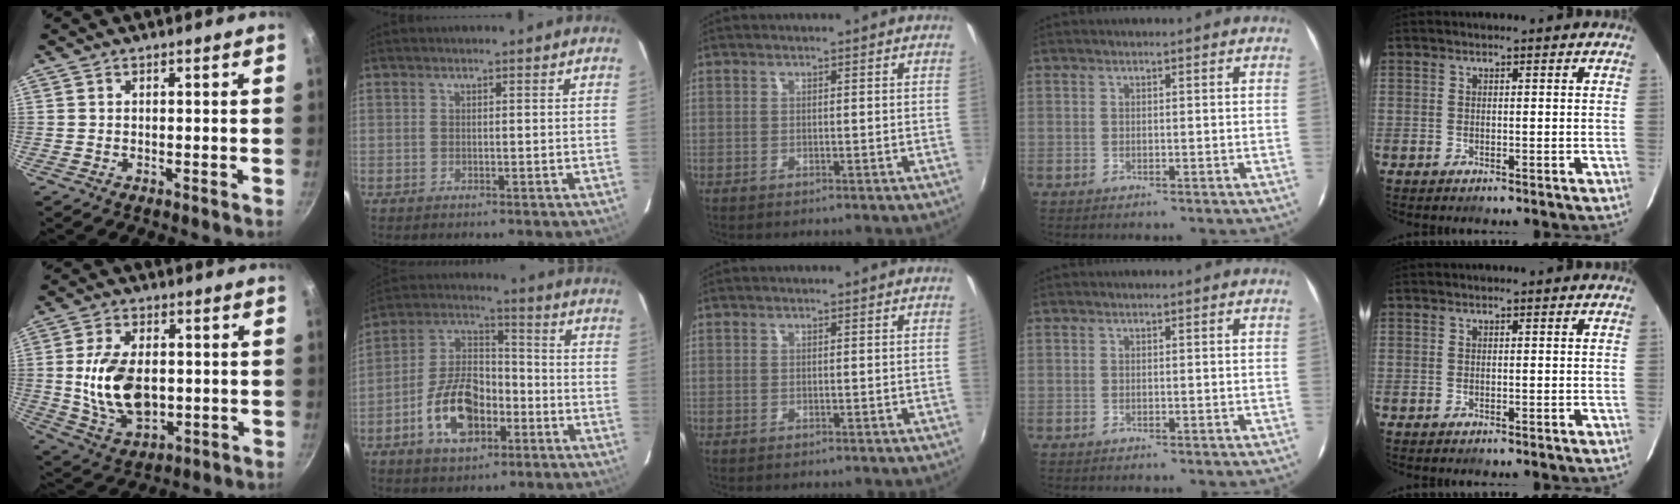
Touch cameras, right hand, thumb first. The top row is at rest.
{"thumb": {"total": 14.3, "force": [-0.2, 8.8, 11.2], "torque": [-0.193, -0.003, 0.005]}, "index": {"total": 14.2, "force": [-6.0, 8.2, 9.9], "torque": [-0.196, 0.022, -0.099]}}